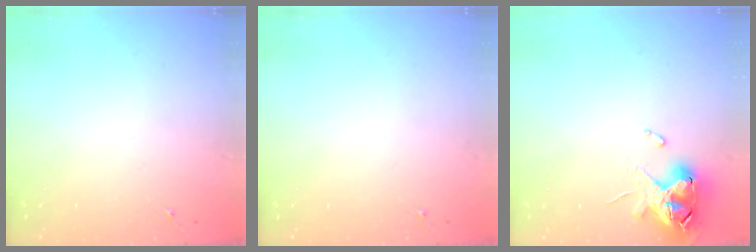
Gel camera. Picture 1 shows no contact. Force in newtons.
{"total": 0.0}
{"total": 11.5, "press": 11.4, "slide": 1.5}